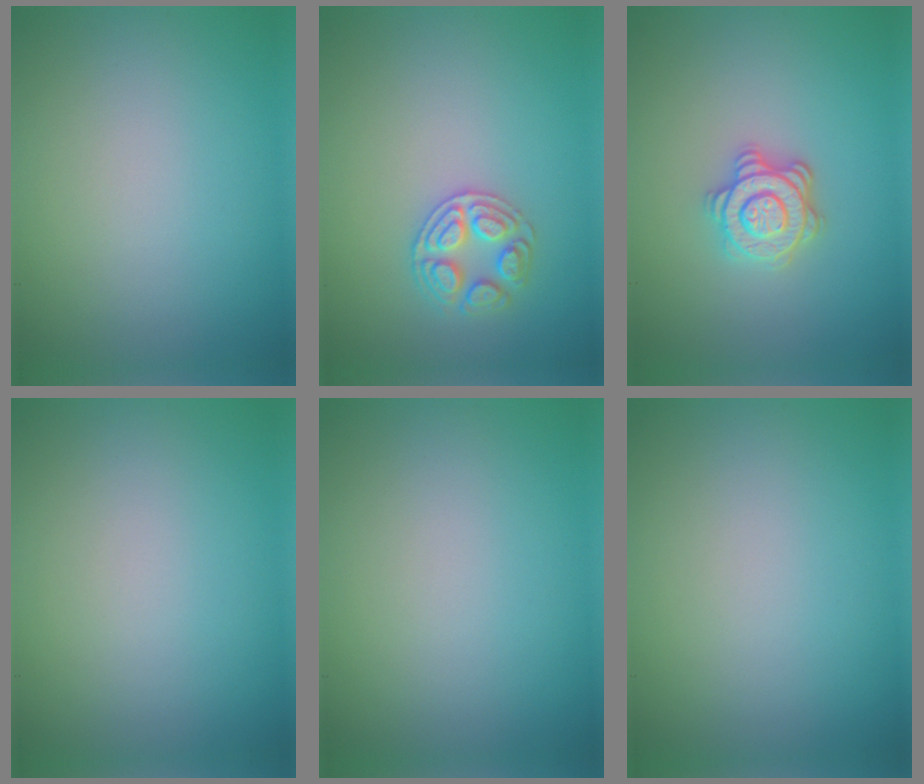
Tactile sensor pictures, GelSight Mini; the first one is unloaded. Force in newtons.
{"total": 2.6, "press": 2.6, "slide": 0.2}
{"total": 3.6, "press": 3.1, "slide": 1.9}
{"total": 0.0}
{"total": 0.0}
{"total": 0.0}